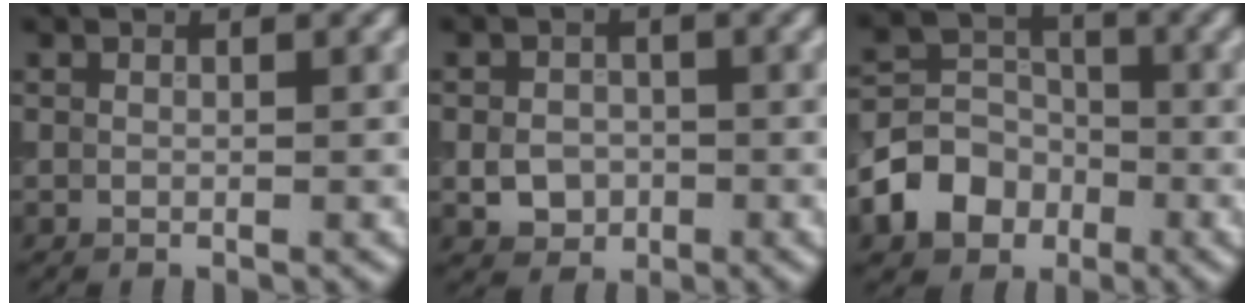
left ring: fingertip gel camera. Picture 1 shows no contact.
{"total": 2.7, "force": [-0.7, 2.3, 1.3], "torque": [-0.019, -0.002, -0.016]}
{"total": 5.8, "force": [-2.7, 4.6, 2.3], "torque": [-0.041, 0.001, -0.061]}